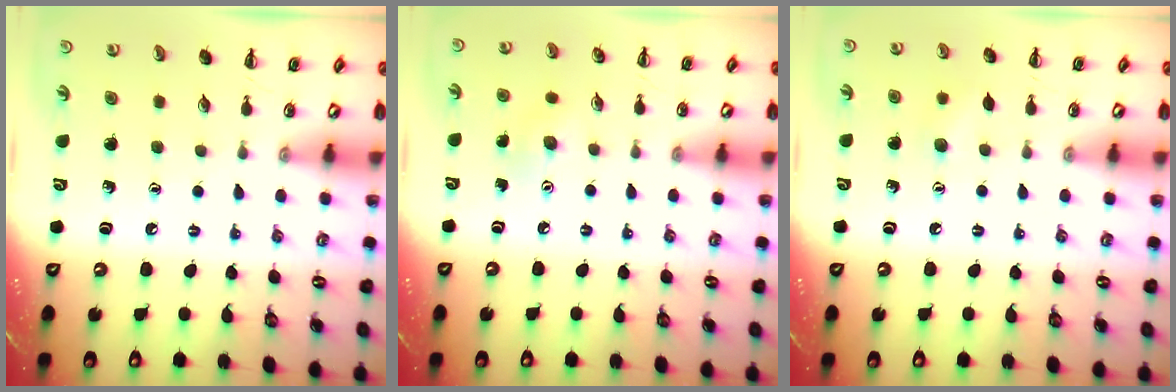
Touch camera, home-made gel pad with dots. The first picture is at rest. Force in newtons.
{"total": 5.1, "press": 4.9, "slide": 1.4}
{"total": 5.2, "press": 5.0, "slide": 1.3}